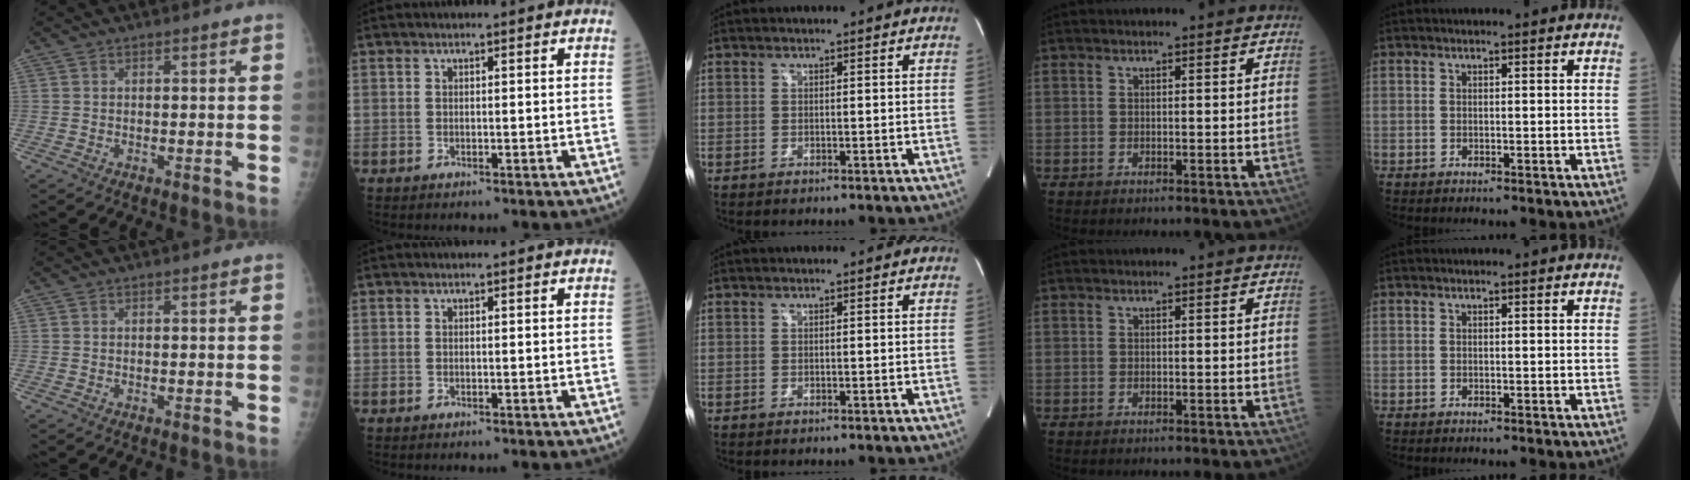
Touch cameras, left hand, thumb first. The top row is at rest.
{}